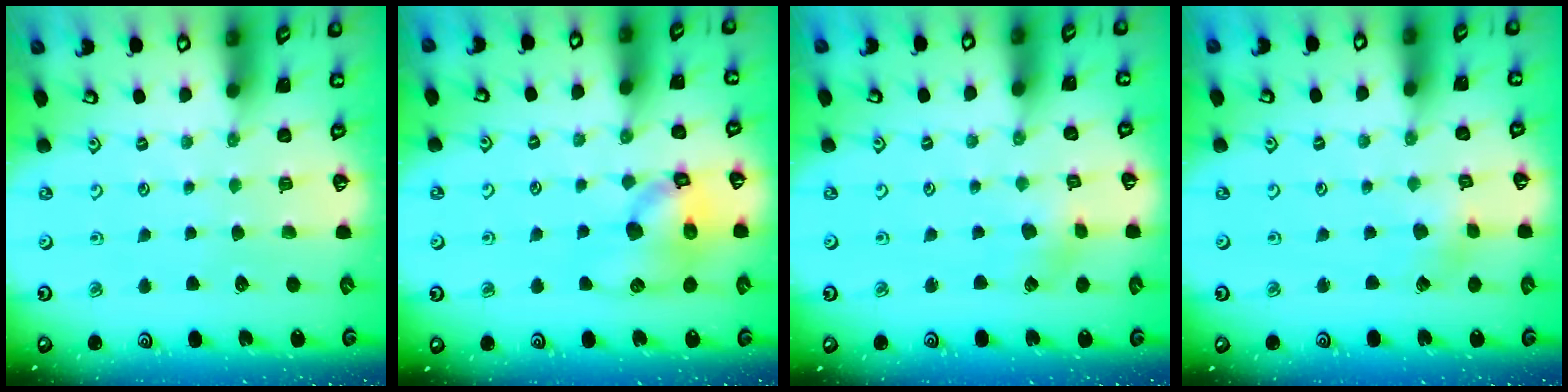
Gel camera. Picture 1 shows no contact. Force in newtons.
{"total": 12.5, "press": 12.4, "slide": 1.6}
{"total": 1.9, "press": 1.9, "slide": 0.3}
{"total": 2.4, "press": 2.4, "slide": 0.2}